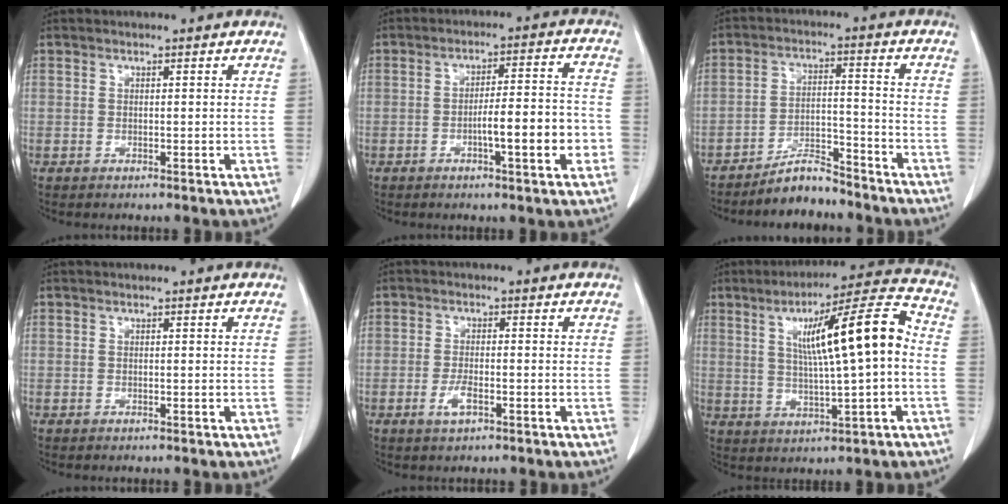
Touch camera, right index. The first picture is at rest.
{"total": 8.5, "force": [-2.8, 1.1, 8.0], "torque": [-0.122, 0.016, -0.040]}
{"total": 6.0, "force": [-5.6, 1.5, 1.7], "torque": [-0.028, 0.005, -0.099]}
{"total": 0.0}
{"total": 2.8, "force": [-1.3, 0.8, 2.4], "torque": [-0.049, -0.001, -0.023]}
{"total": 14.0, "force": [1.4, 0.8, 13.9], "torque": [-0.216, 0.021, 0.022]}